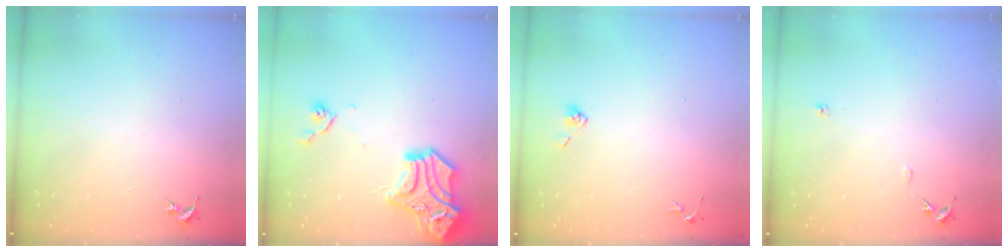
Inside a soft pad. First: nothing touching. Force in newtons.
{"total": 17.6, "press": 17.4, "slide": 2.2}
{"total": 4.2, "press": 3.9, "slide": 1.6}
{"total": 6.1, "press": 6.1, "slide": 0.7}